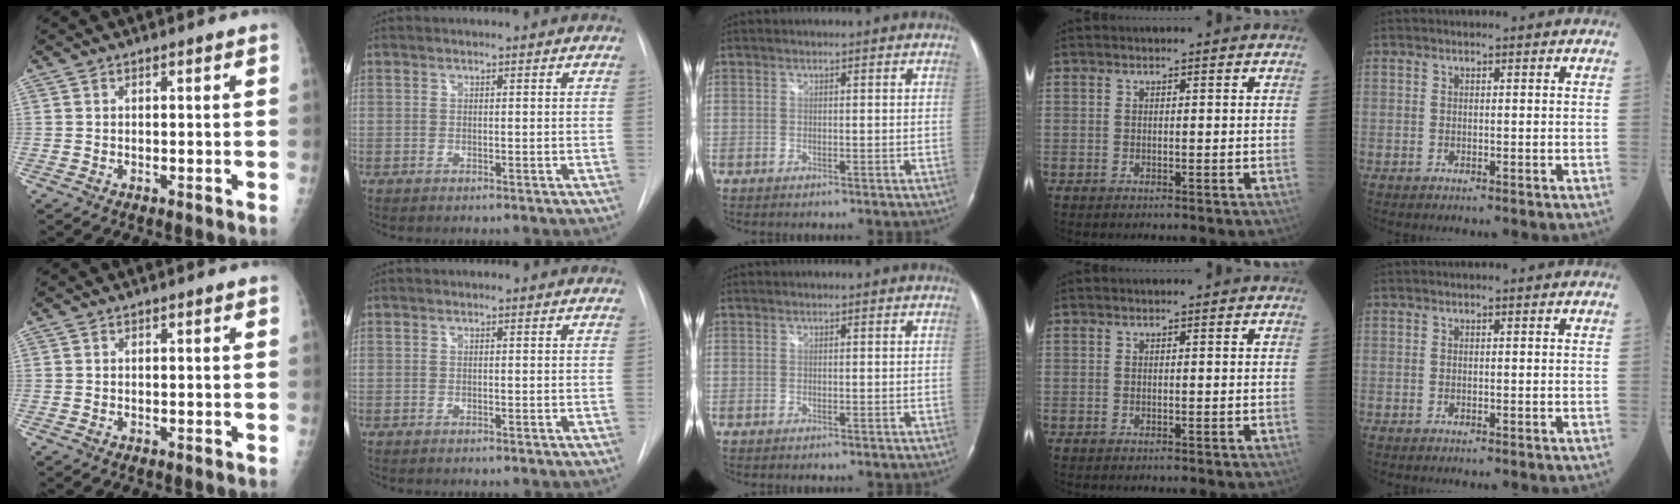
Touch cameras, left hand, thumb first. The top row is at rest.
{}